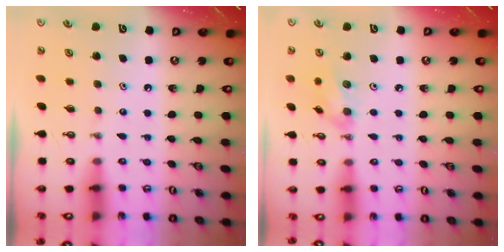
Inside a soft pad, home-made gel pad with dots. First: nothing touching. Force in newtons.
{"total": 8.9, "press": 8.6, "slide": 2.3}